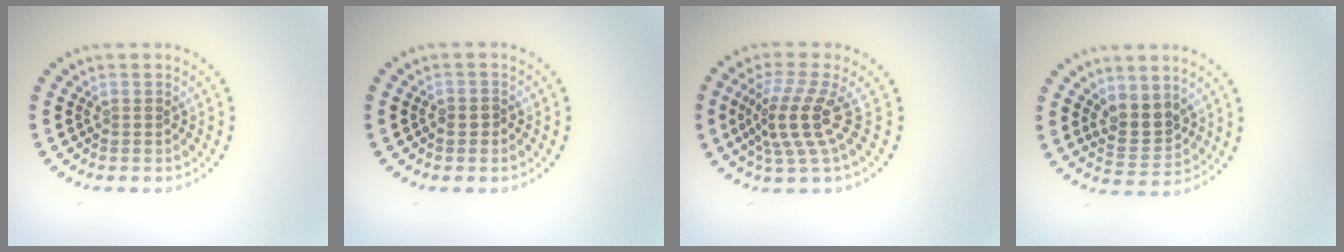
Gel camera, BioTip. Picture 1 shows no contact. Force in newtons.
{"total": 0.6, "press": 0.6, "slide": 0.3}
{"total": 4.1, "press": 2.9, "slide": 2.9}
{"total": 3.0, "press": 2.7, "slide": 1.2}